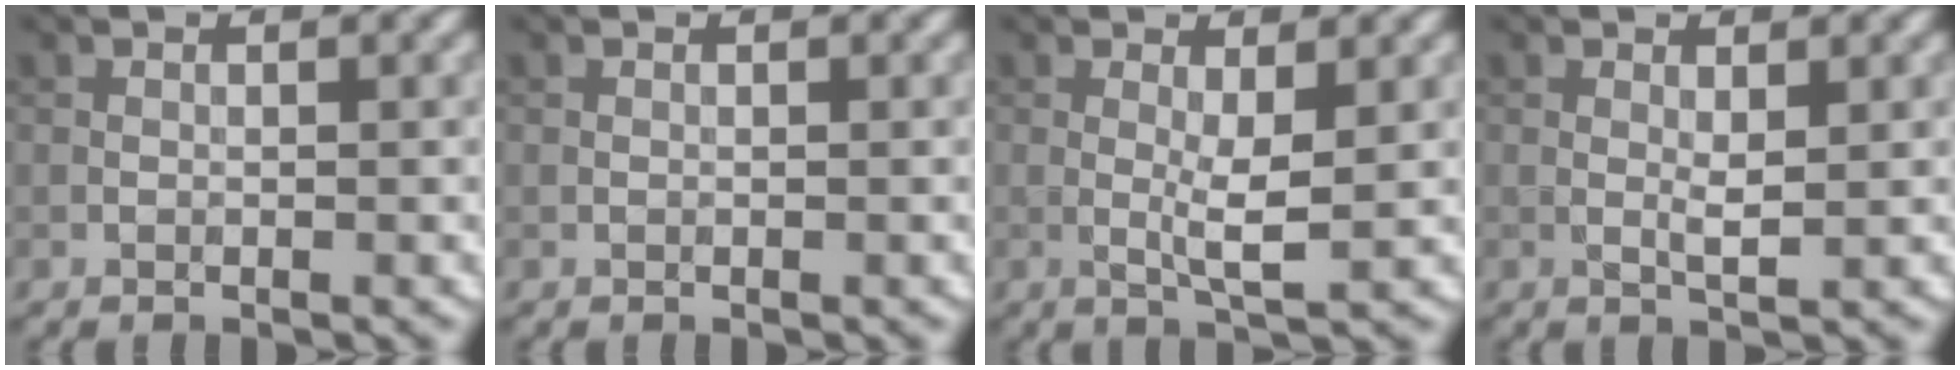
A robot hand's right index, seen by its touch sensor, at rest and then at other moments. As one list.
[{"total": 0.0}, {"total": 2.4, "force": [0.3, 0.3, 2.4], "torque": [-0.046, -0.007, 0.007]}, {"total": 1.0, "force": [0.4, 0.2, 0.9], "torque": [-0.021, -0.001, 0.008]}]